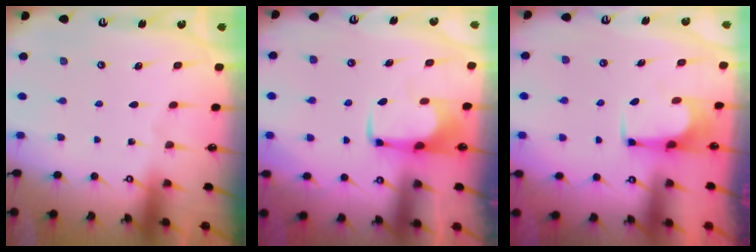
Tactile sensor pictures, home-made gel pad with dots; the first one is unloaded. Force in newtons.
{"total": 1.6, "press": 1.5, "slide": 0.5}
{"total": 3.5, "press": 3.5, "slide": 0.5}